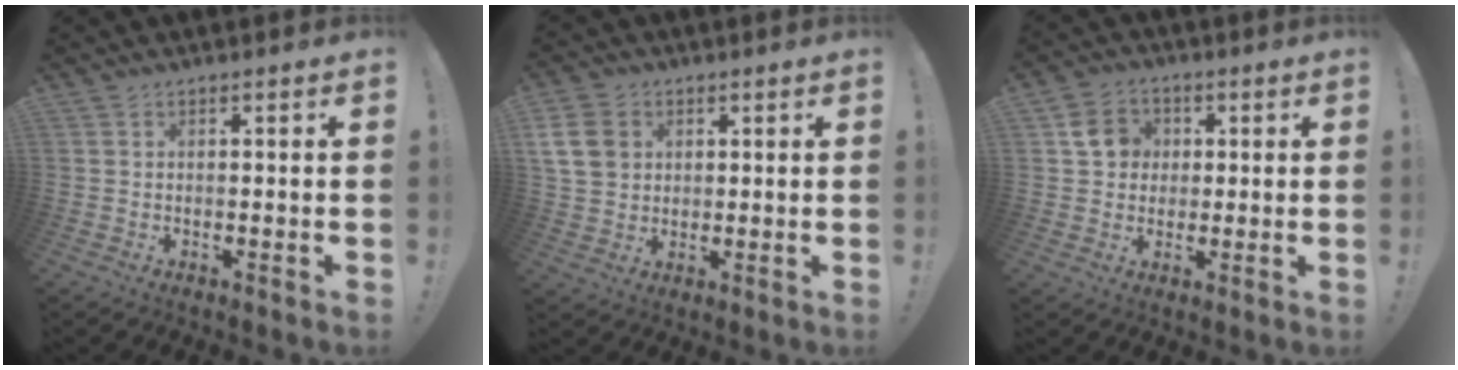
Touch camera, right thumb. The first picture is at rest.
{"total": 11.0, "force": [3.0, 9.1, 5.4], "torque": [-0.099, -0.008, 0.063]}
{"total": 9.0, "force": [2.3, 8.0, 3.5], "torque": [-0.048, 0.003, 0.048]}